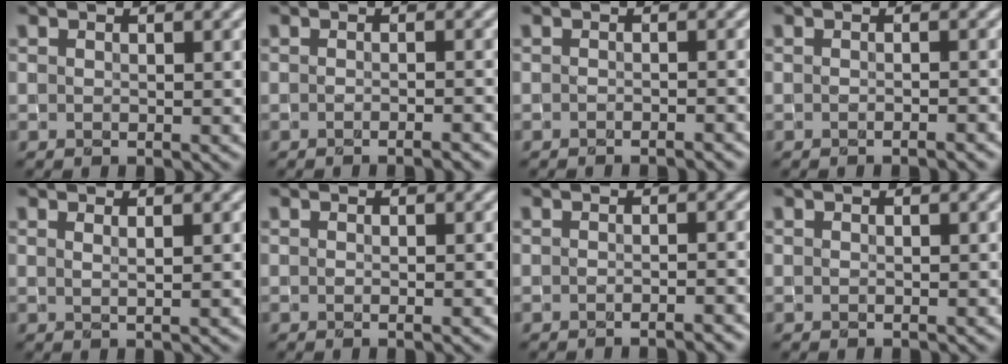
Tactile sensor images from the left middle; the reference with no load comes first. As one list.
[{"total": 1.9, "force": [-1.2, 0.4, 1.4], "torque": [-0.010, -0.001, -0.024]}, {"total": 1.5, "force": [-1.3, 0.2, 0.7], "torque": [-0.003, -0.003, -0.021]}, {"total": 1.3, "force": [-0.8, 0.3, 0.9], "torque": [-0.006, -0.005, -0.019]}, {"total": 1.3, "force": [0.6, 0.4, 1.0], "torque": [-0.008, 0.001, 0.006]}, {"total": 0.8, "force": [-0.1, 0.2, 0.7], "torque": [-0.009, -0.004, -0.003]}, {"total": 1.7, "force": [-1.2, 0.4, 1.1], "torque": [-0.005, -0.002, -0.022]}, {"total": 0.0}]